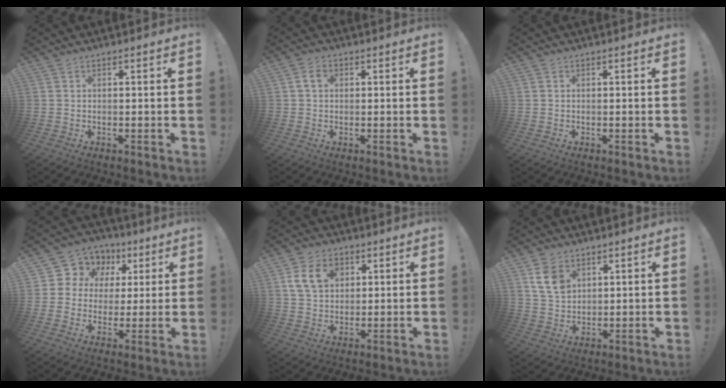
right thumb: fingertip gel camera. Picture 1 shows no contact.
{"total": 3.4, "force": [1.0, 2.3, 2.2], "torque": [-0.041, 0.008, 0.018]}
{"total": 0.0}
{"total": 8.6, "force": [2.6, 7.9, 2.3], "torque": [-0.030, -0.021, 0.054]}
{"total": 10.5, "force": [3.7, 8.0, 5.8], "torque": [-0.092, -0.002, 0.070]}
{"total": 8.7, "force": [4.1, 6.3, 4.3], "torque": [-0.074, -0.007, 0.084]}